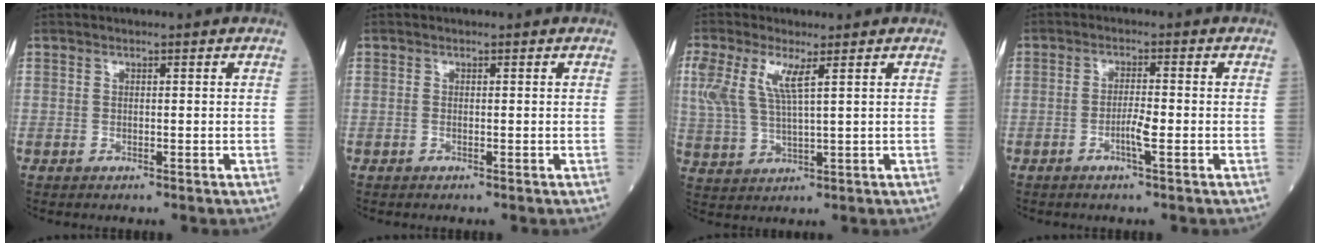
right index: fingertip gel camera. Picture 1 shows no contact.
{"total": 0.0}
{"total": 7.6, "force": [3.2, 1.8, 6.6], "torque": [-0.165, 0.012, 0.069]}
{"total": 3.1, "force": [-1.1, 0.1, 2.9], "torque": [-0.057, -0.002, -0.023]}